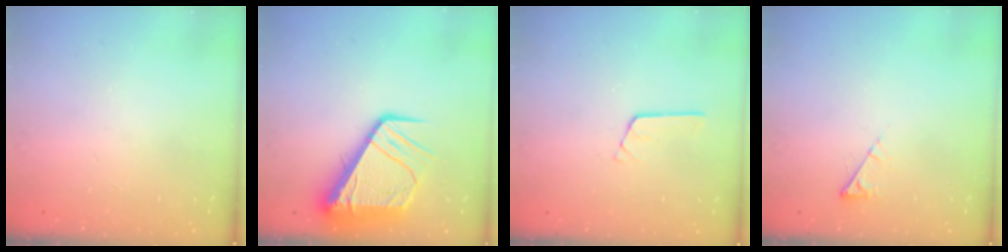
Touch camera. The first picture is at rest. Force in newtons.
{"total": 15.4, "press": 15.3, "slide": 1.7}
{"total": 2.4, "press": 2.4, "slide": 0.2}
{"total": 4.2, "press": 4.1, "slide": 0.6}